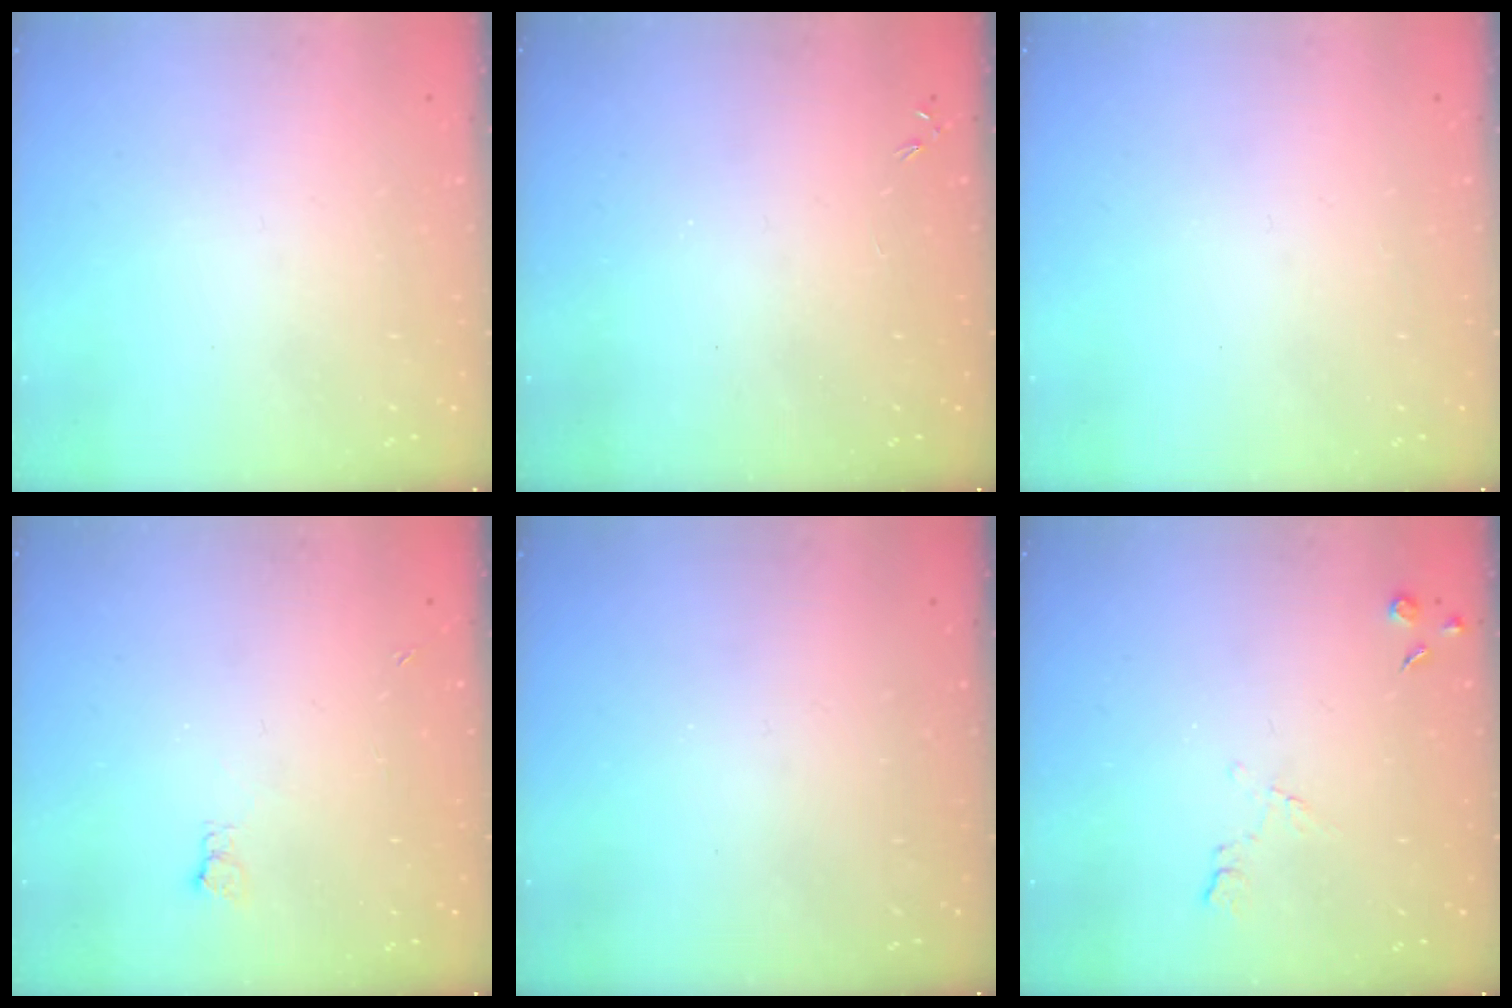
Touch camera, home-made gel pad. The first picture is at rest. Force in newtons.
{"total": 0.0}
{"total": 0.0}
{"total": 2.9, "press": 2.9, "slide": 0.5}
{"total": 0.0}
{"total": 4.5, "press": 4.4, "slide": 0.8}